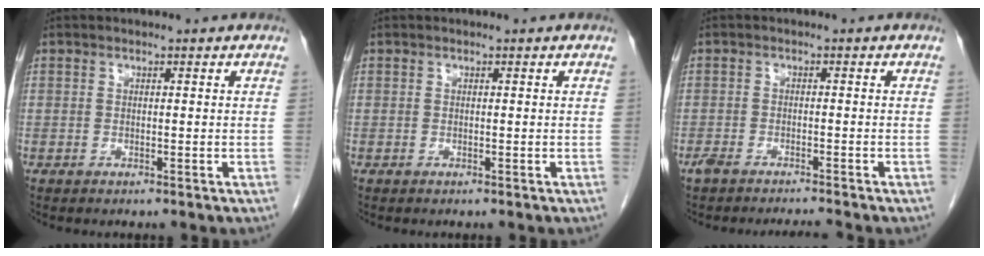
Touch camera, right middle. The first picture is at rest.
{"total": 0.0}
{"total": 4.3, "force": [-4.0, 0.0, 1.7], "torque": [-0.030, -0.005, -0.064]}